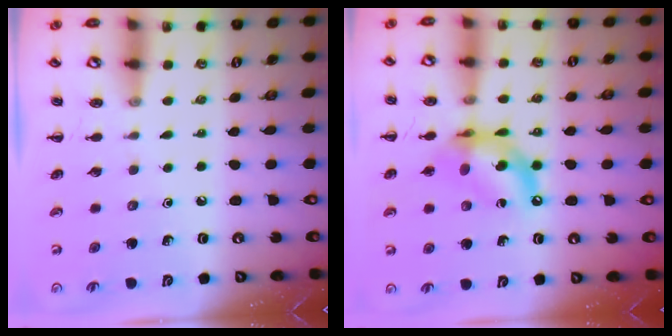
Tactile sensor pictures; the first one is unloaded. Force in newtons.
{"total": 12.0, "press": 11.5, "slide": 3.2}